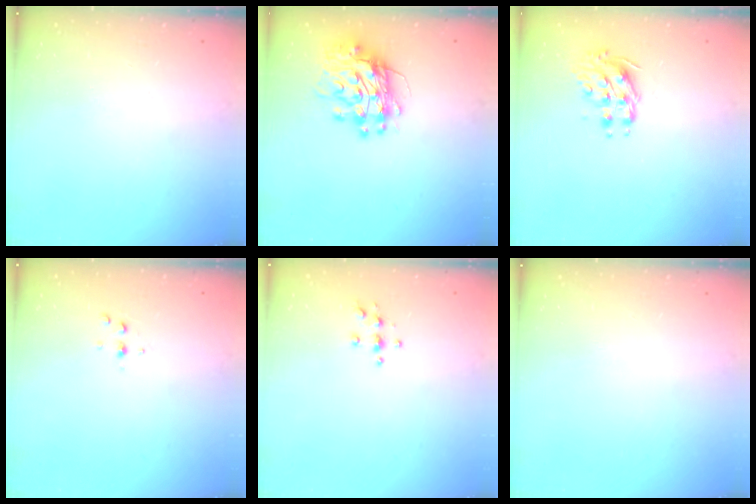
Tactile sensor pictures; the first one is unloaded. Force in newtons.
{"total": 11.4, "press": 11.4, "slide": 1.0}
{"total": 9.0, "press": 9.0, "slide": 0.1}
{"total": 2.6, "press": 2.6, "slide": 0.3}
{"total": 3.7, "press": 3.7, "slide": 0.4}
{"total": 0.0}